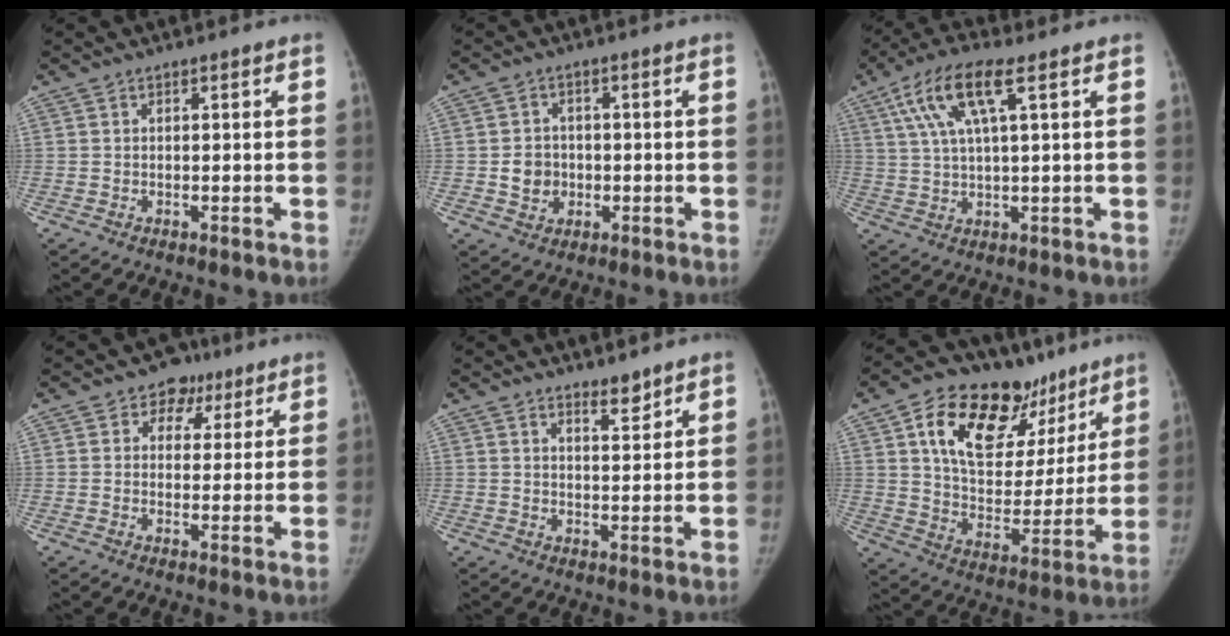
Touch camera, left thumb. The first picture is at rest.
{"total": 5.1, "force": [-0.7, 4.6, 2.1], "torque": [-0.015, 0.006, -0.008]}
{"total": 10.5, "force": [4.3, 2.4, 9.3], "torque": [-0.205, 0.011, 0.082]}
{"total": 5.7, "force": [3.0, 4.6, 1.3], "torque": [0.019, -0.004, 0.038]}
{"total": 3.2, "force": [2.8, 0.9, 1.3], "torque": [-0.009, -0.026, 0.045]}
{"total": 25.5, "force": [13.5, 14.6, 16.0], "torque": [-0.205, -0.021, 0.223]}